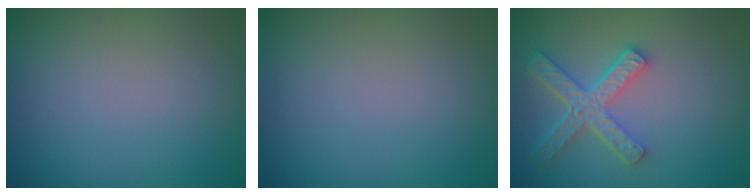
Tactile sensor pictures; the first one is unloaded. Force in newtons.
{"total": 0.0}
{"total": 5.2, "press": 3.9, "slide": 3.3}